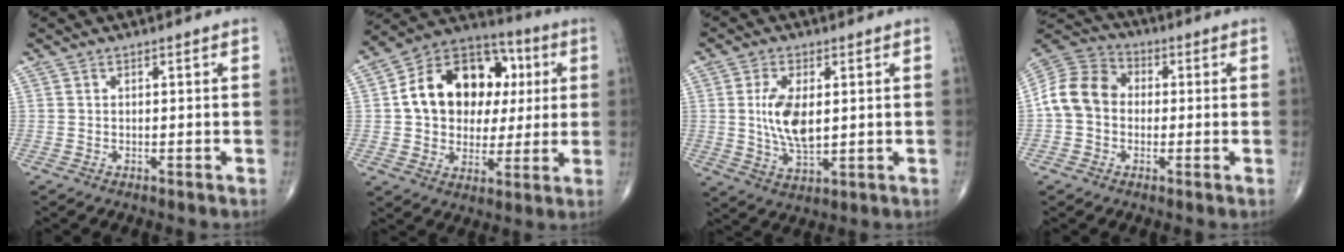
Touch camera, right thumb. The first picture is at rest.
{"total": 19.7, "force": [3.2, 14.7, 12.7], "torque": [-0.163, 0.022, 0.050]}
{"total": 9.1, "force": [1.0, 4.5, 7.8], "torque": [-0.147, -0.013, 0.025]}
{"total": 11.0, "force": [-0.5, 9.0, 6.3], "torque": [-0.108, 0.035, -0.022]}